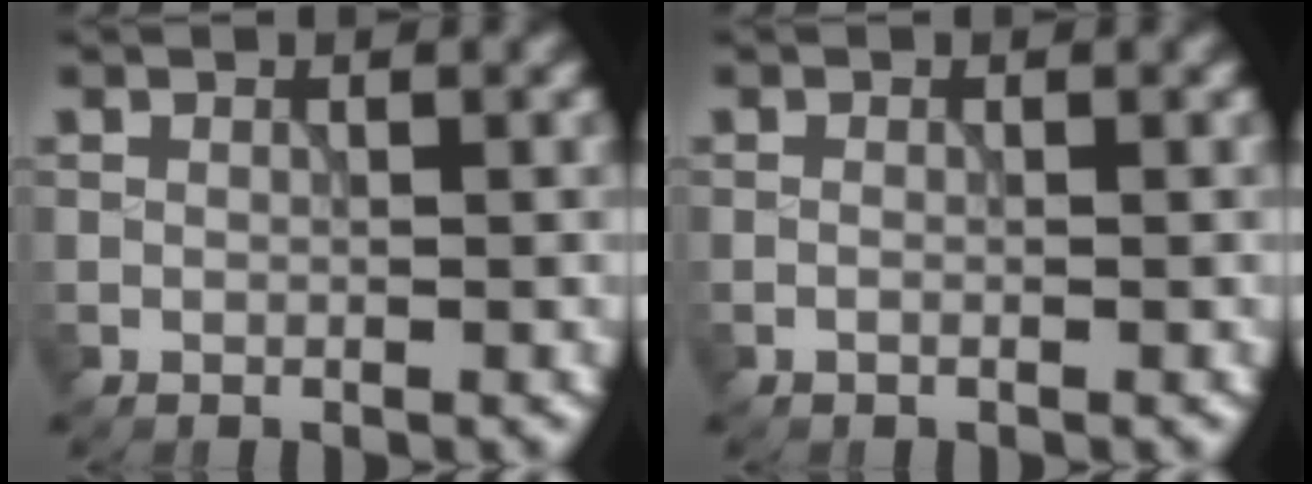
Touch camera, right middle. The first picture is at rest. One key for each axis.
{"total": 0.0}